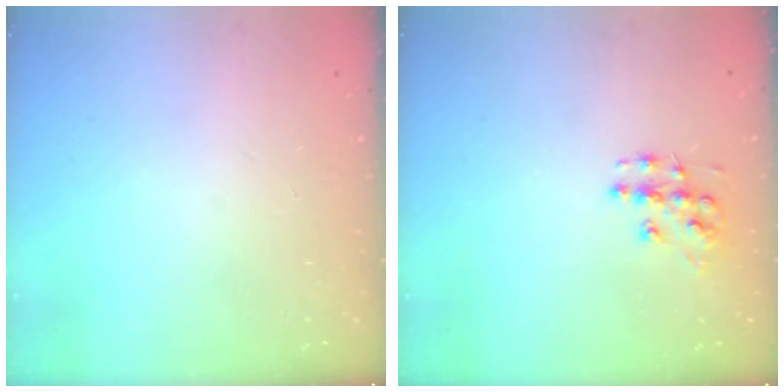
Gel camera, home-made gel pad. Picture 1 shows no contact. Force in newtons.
{"total": 8.8, "press": 8.8, "slide": 0.7}